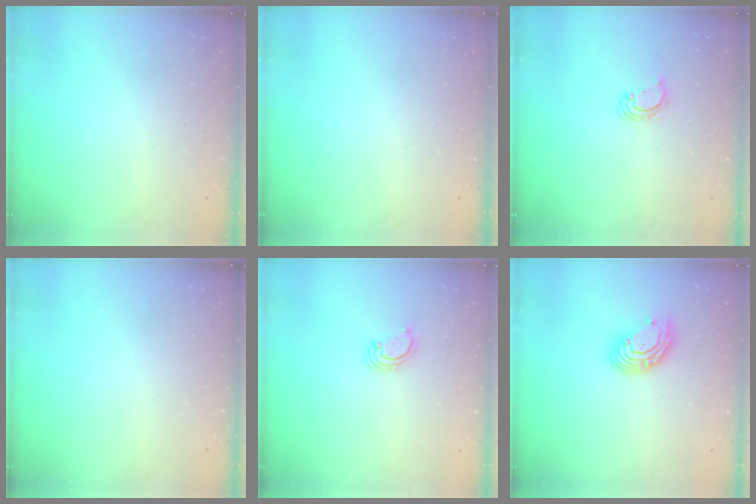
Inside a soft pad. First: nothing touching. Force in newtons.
{"total": 0.0}
{"total": 2.8, "press": 2.8, "slide": 0.2}
{"total": 0.0}
{"total": 2.8, "press": 2.8, "slide": 0.2}
{"total": 8.9, "press": 8.8, "slide": 0.8}